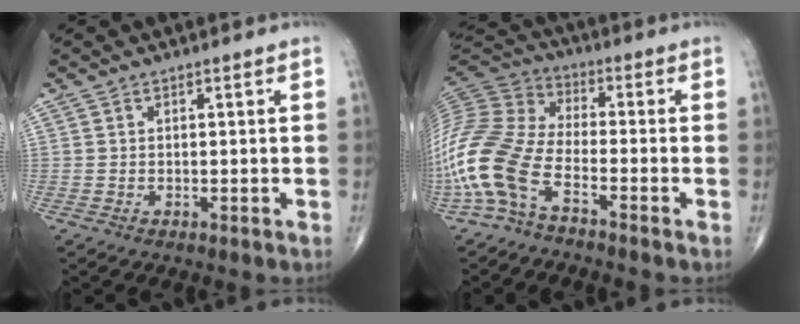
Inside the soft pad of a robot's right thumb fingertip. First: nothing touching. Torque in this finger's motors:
{"motor_torque": [1.00, 0.71, 1.73, -0.55, 0.67]}